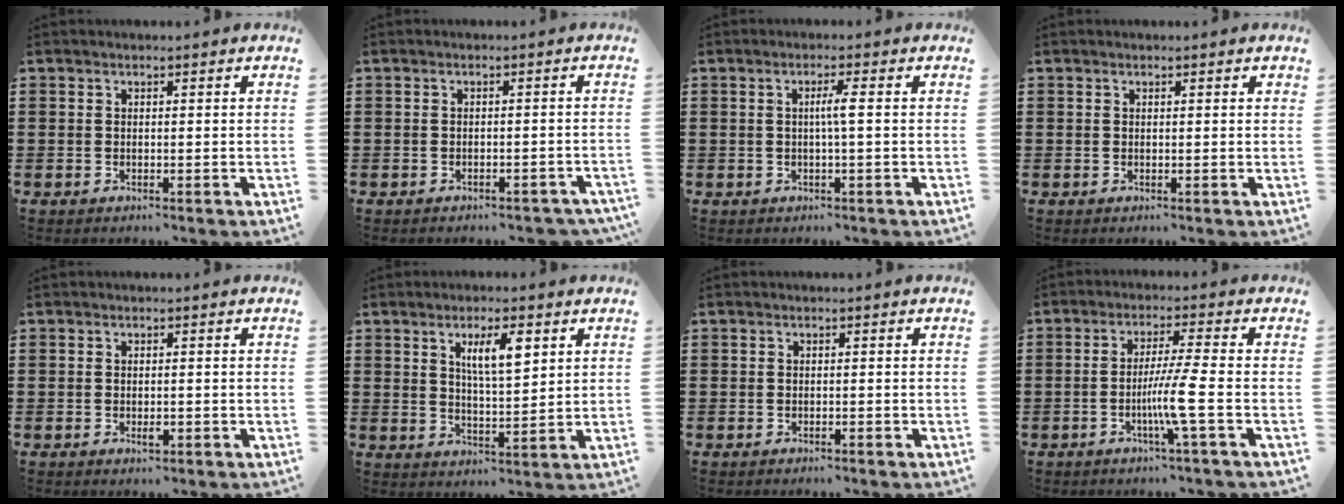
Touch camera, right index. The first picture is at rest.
{"total": 1.5, "force": [-1.4, 0.2, 0.4], "torque": [-0.012, -0.003, -0.029]}
{"total": 2.6, "force": [0.0, -0.2, 2.6], "torque": [-0.048, -0.003, -0.005]}
{"total": 0.0}
{"total": 1.5, "force": [-0.5, 0.6, 1.3], "torque": [-0.024, -0.001, -0.008]}
{"total": 6.0, "force": [2.6, 1.7, 5.2], "torque": [-0.093, 0.001, 0.038]}
{"total": 0.0}
{"total": 6.4, "force": [-2.0, -0.8, 6.1], "torque": [-0.110, -0.014, -0.040]}